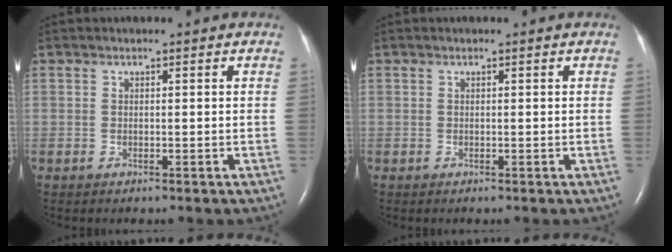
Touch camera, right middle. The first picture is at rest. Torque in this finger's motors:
{"motor_torque": [0.17, -0.09, 0.05, -0.02]}